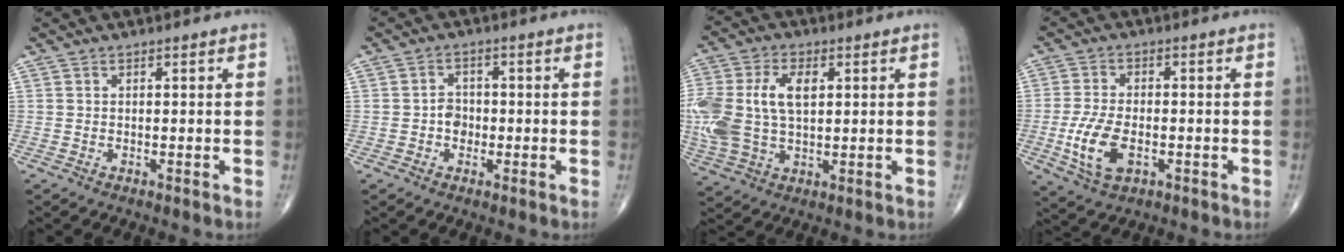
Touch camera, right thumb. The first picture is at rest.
{"total": 2.9, "force": [-0.7, 2.4, 1.4], "torque": [-0.002, 0.006, -0.019]}
{"total": 17.3, "force": [1.9, 10.5, 13.7], "torque": [-0.325, 0.007, 0.040]}
{"total": 9.1, "force": [-2.5, 4.8, 7.3], "torque": [-0.152, 0.001, -0.042]}